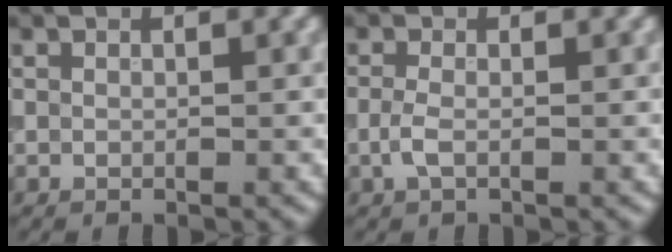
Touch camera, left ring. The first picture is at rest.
{"total": 1.5, "force": [-0.5, 0.6, 1.2], "torque": [-0.031, 0.000, -0.016]}